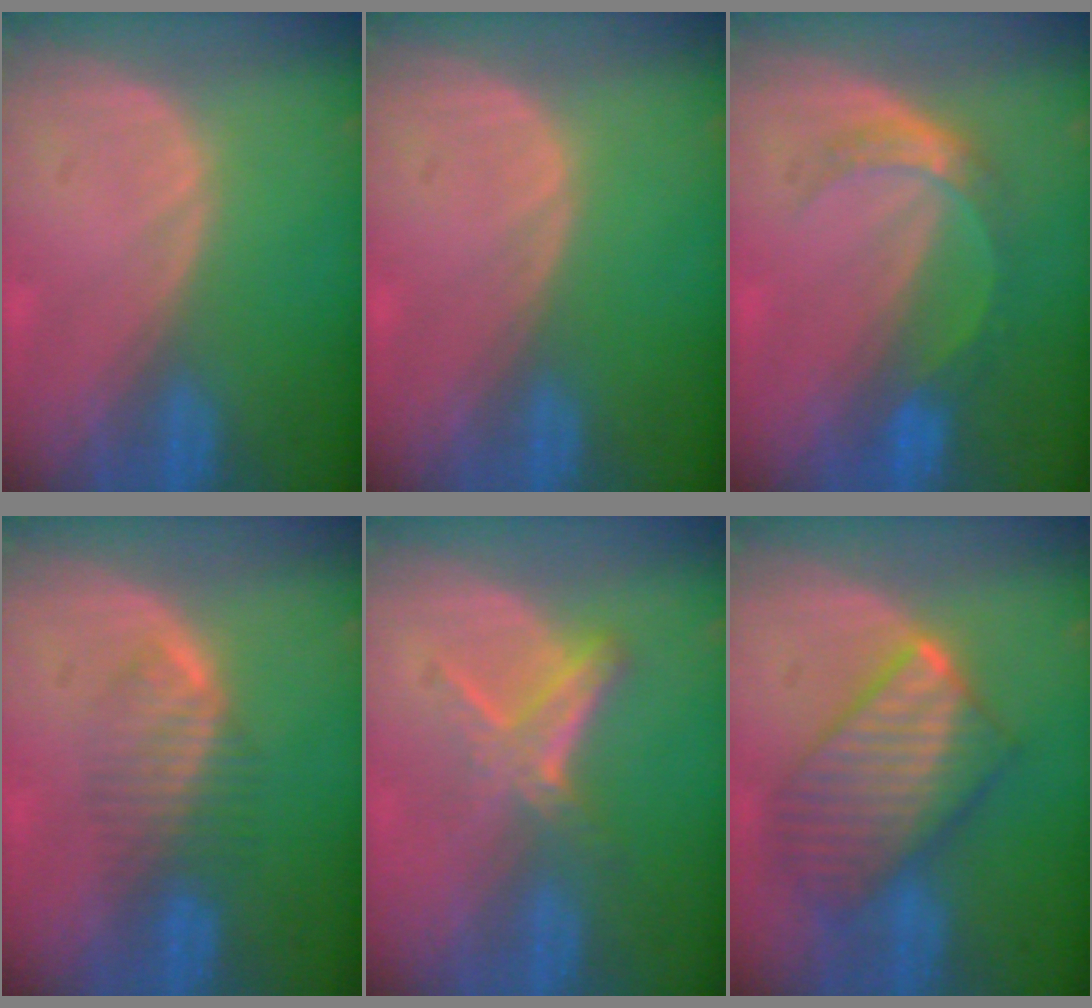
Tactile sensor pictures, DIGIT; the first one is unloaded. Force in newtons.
{"total": 0.0}
{"total": 5.0, "press": 4.5, "slide": 2.2}
{"total": 4.4, "press": 4.3, "slide": 0.9}
{"total": 5.2, "press": 4.8, "slide": 2.1}
{"total": 10.0, "press": 9.9, "slide": 0.8}